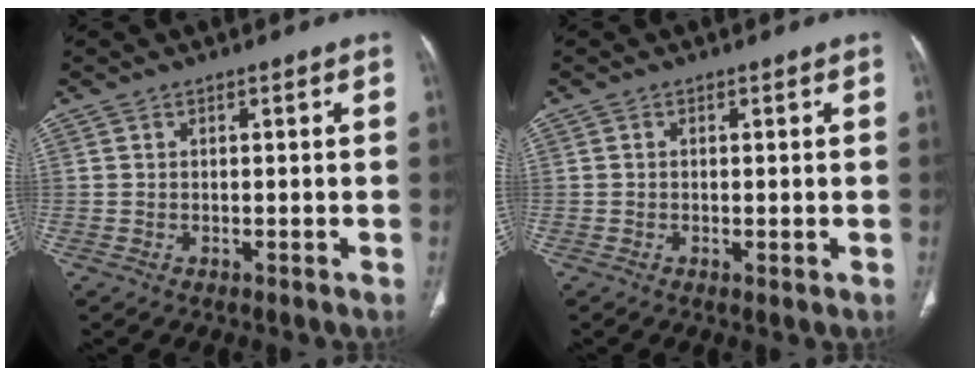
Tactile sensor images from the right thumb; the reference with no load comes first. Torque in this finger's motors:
{"motor_torque": [-0.20, -0.19, -0.45, -0.02, -0.02]}